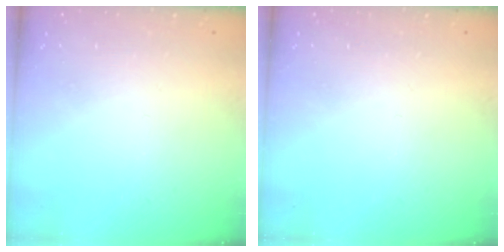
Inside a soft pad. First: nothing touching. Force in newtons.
{"total": 0.0}